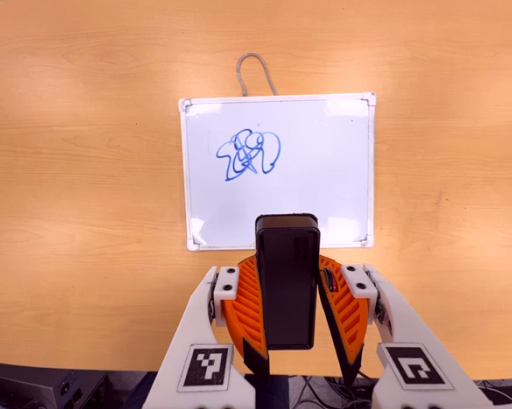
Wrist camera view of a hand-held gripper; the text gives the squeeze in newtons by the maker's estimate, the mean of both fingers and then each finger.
{"total": 7.9, "left": 7.6, "right": 8.3}